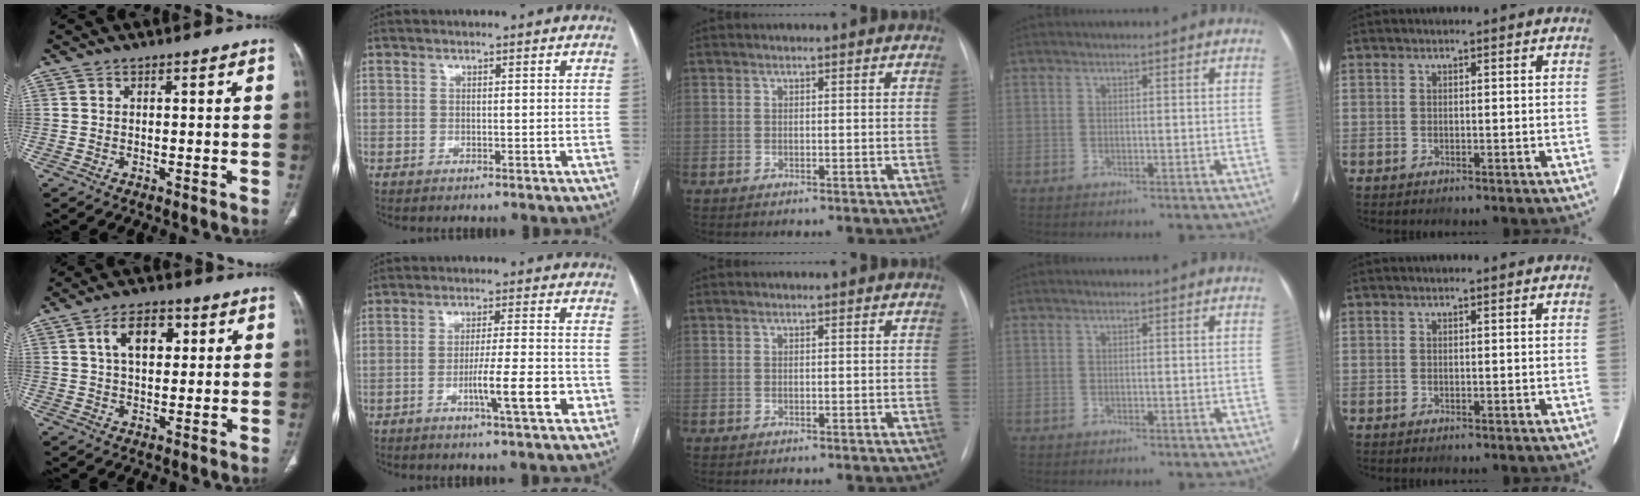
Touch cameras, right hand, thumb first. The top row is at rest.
{"thumb": {"total": 7.9, "force": [2.4, 4.6, 5.9], "torque": [-0.083, 0.005, 0.038]}, "index": {"total": 7.6, "force": [-2.8, 0.4, 7.0], "torque": [-0.110, -0.005, -0.044]}}